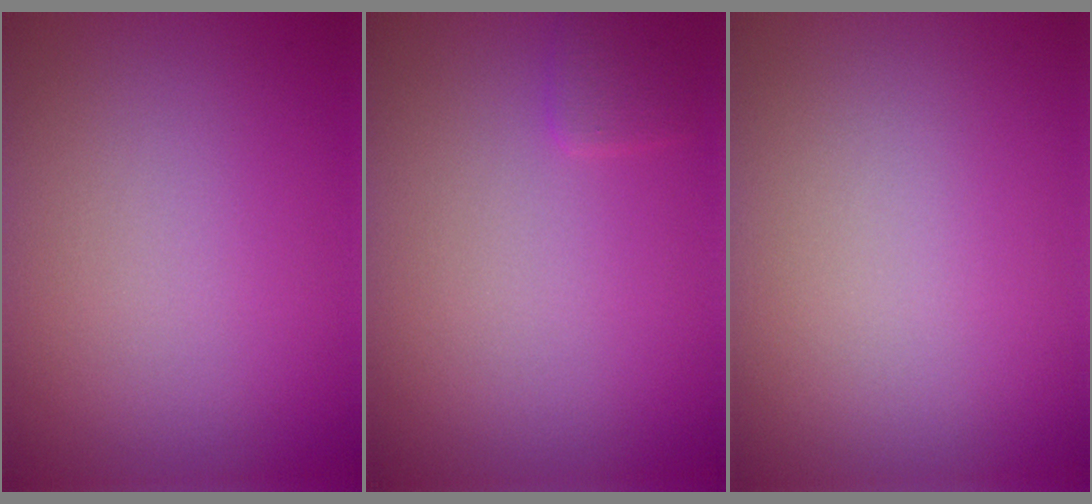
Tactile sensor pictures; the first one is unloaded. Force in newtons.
{"total": 0.9, "press": 0.9, "slide": 0.1}
{"total": 0.0}